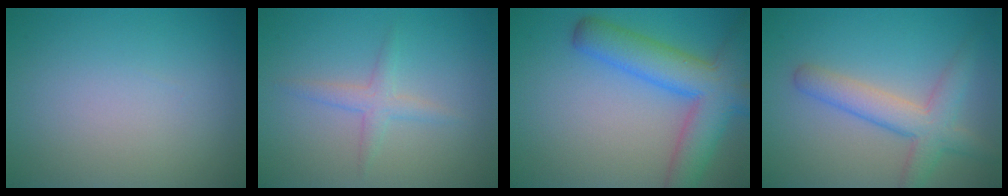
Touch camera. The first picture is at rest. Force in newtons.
{"total": 1.8, "press": 1.8, "slide": 0.1}
{"total": 7.6, "press": 7.6, "slide": 0.4}
{"total": 4.4, "press": 4.4, "slide": 0.1}